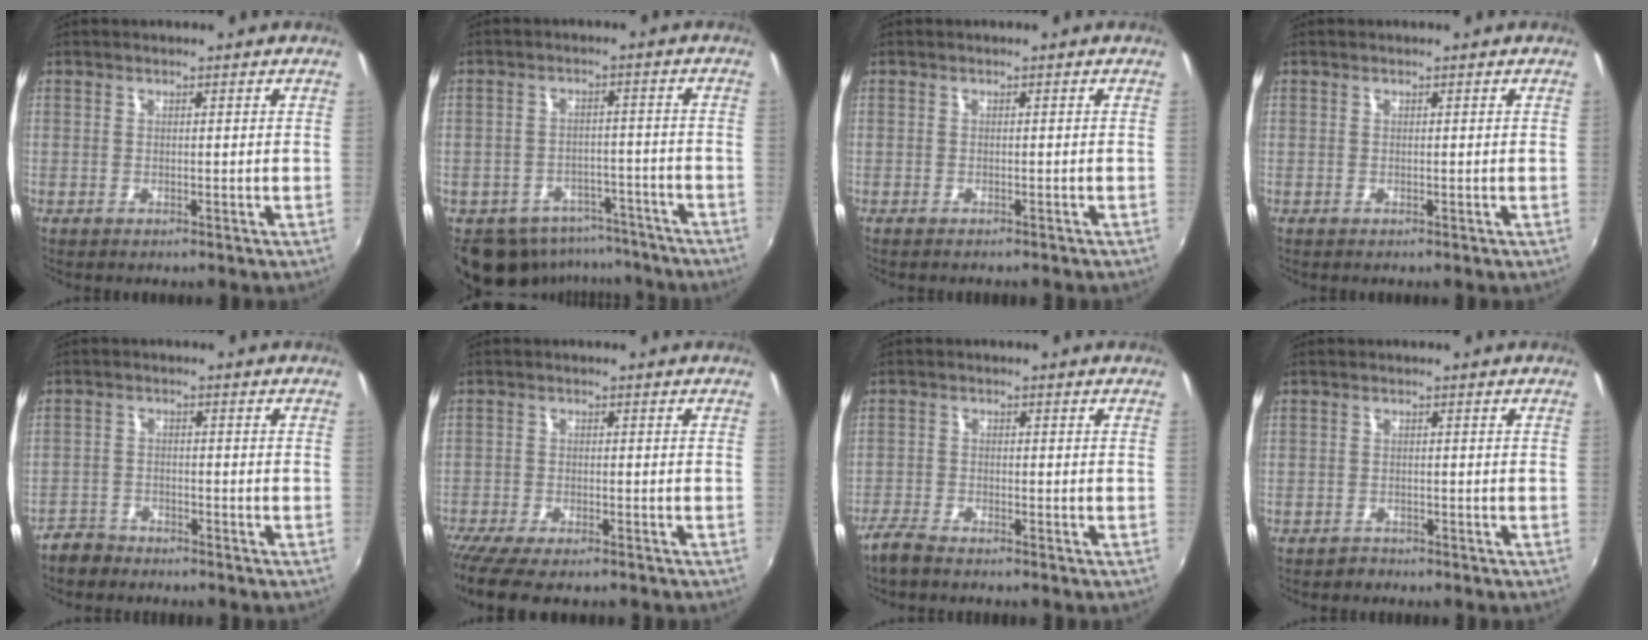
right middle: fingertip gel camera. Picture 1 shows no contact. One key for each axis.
{"total": 13.7, "fx": -10.5, "fy": 7.8, "fz": 4.1, "tx": -0.100, "ty": 0.013, "tz": -0.127}
{"total": 1.6, "fx": -1.5, "fy": 0.3, "fz": 0.6, "tx": -0.016, "ty": -0.010, "tz": -0.022}
{"total": 0.0}
{"total": 4.3, "fx": -3.7, "fy": 2.1, "fz": 0.5, "tx": -0.027, "ty": 0.004, "tz": -0.072}
{"total": 10.0, "fx": -8.1, "fy": 2.3, "fz": 5.4, "tx": -0.130, "ty": -0.045, "tz": -0.143}
{"total": 3.8, "fx": -3.4, "fy": 0.8, "fz": 1.5, "tx": -0.051, "ty": -0.009, "tz": -0.071}
{"total": 1.5, "fx": -1.2, "fy": 0.9, "fz": -0.2, "tx": 0.002, "ty": 0.004, "tz": -0.020}